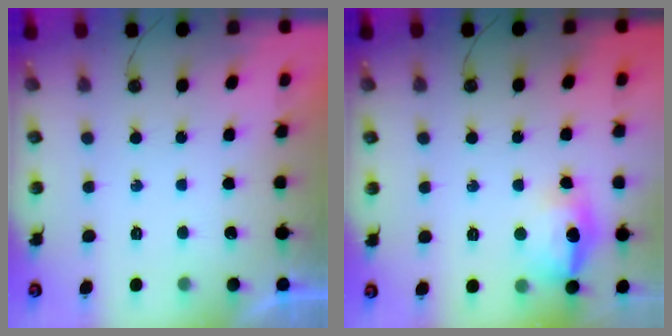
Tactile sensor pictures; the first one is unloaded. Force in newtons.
{"total": 14.0, "press": 13.9, "slide": 1.5}